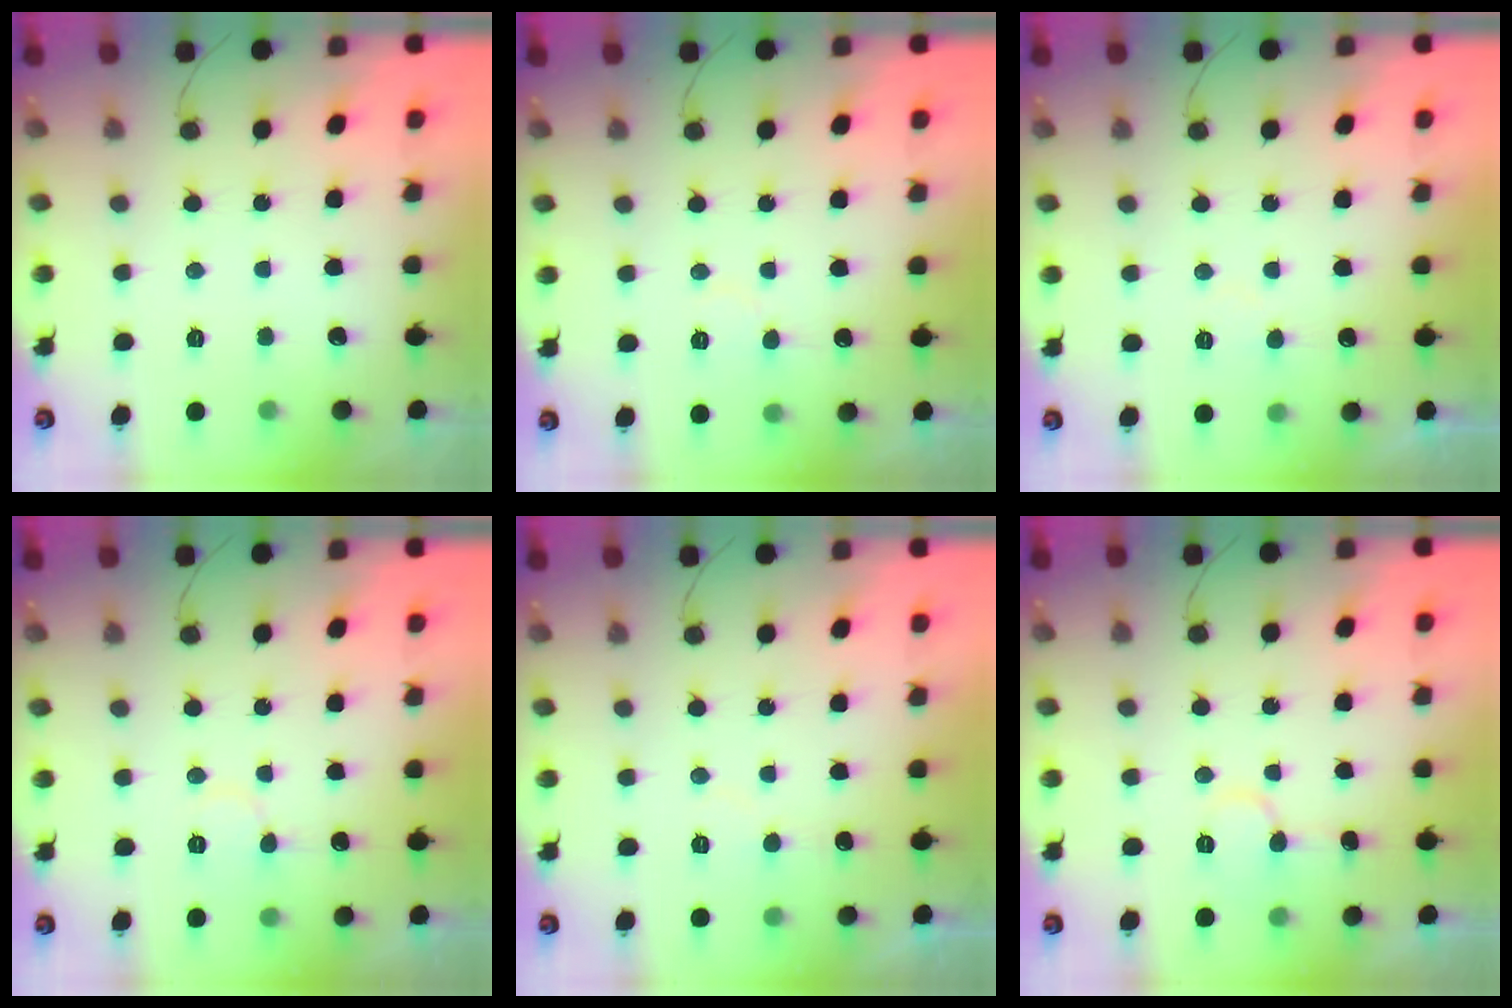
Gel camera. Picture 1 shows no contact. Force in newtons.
{"total": 4.6, "press": 4.6, "slide": 0.5}
{"total": 4.7, "press": 4.7, "slide": 0.3}
{"total": 5.7, "press": 5.6, "slide": 0.6}
{"total": 4.7, "press": 4.7, "slide": 0.3}
{"total": 6.5, "press": 6.5, "slide": 0.5}